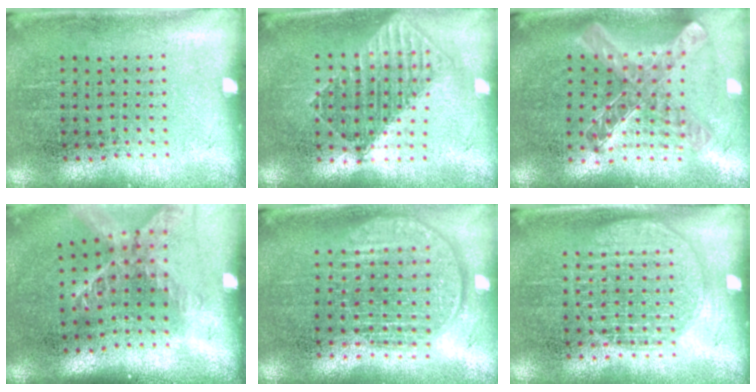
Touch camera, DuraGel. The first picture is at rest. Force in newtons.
{"total": 1.7, "press": 1.5, "slide": 0.9}
{"total": 1.2, "press": 1.1, "slide": 0.5}
{"total": 1.7, "press": 1.3, "slide": 1.1}
{"total": 1.9, "press": 1.6, "slide": 1.0}
{"total": 1.3, "press": 1.3, "slide": 0.4}